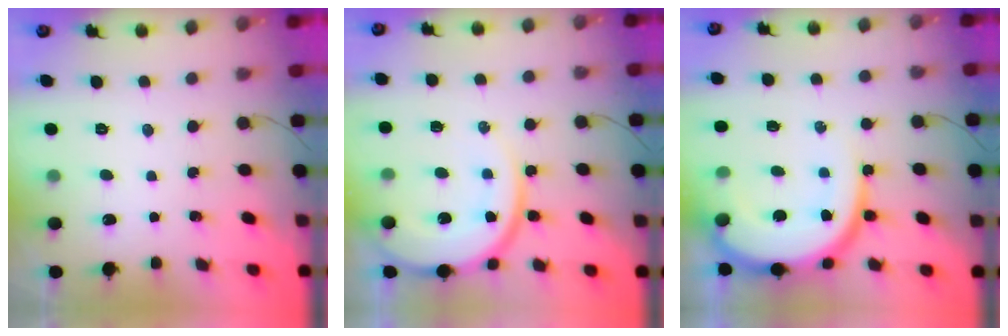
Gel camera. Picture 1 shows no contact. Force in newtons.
{"total": 14.9, "press": 14.9, "slide": 1.3}
{"total": 16.9, "press": 16.9, "slide": 1.5}